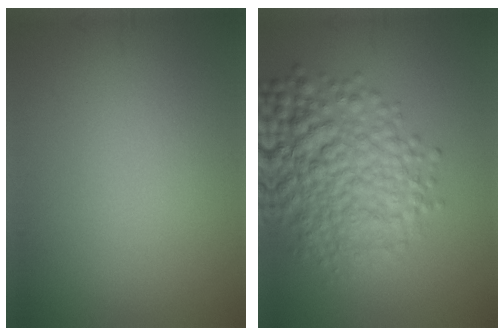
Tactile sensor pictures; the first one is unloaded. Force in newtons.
{"total": 8.4, "press": 8.4, "slide": 0.2}